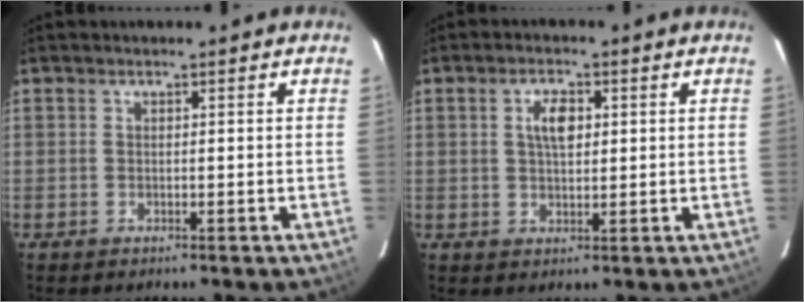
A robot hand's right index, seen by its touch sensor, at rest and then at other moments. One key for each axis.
{"total": 4.3, "fx": 1.1, "fy": 2.1, "fz": 3.5, "tx": -0.063, "ty": 0.008, "tz": 0.022}